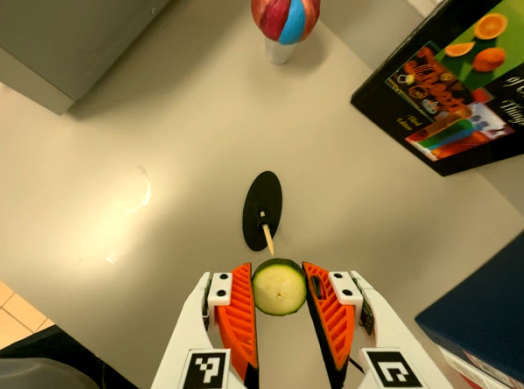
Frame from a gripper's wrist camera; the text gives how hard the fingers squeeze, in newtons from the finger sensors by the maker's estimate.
{"total": 8.7, "left": 8.8, "right": 8.5}